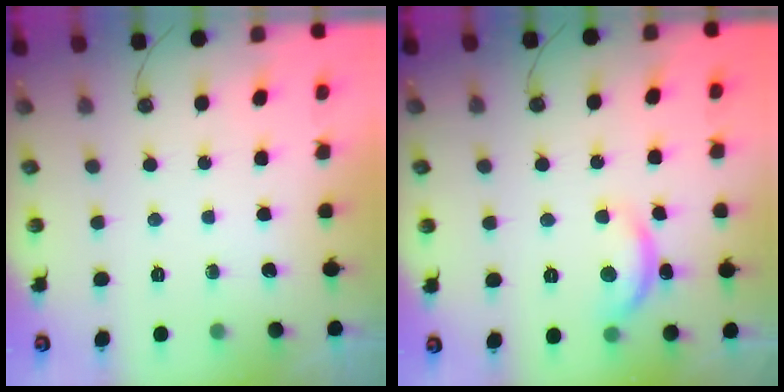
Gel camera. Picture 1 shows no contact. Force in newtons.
{"total": 4.6, "press": 4.6, "slide": 0.6}